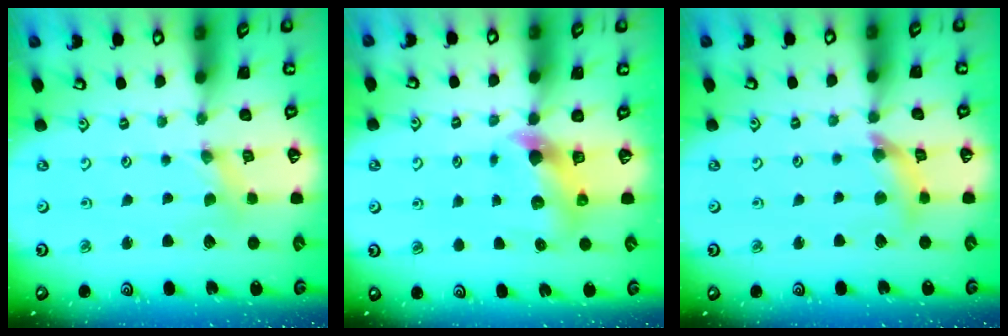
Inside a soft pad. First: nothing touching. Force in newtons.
{"total": 6.8, "press": 6.8, "slide": 0.5}
{"total": 9.5, "press": 9.5, "slide": 1.1}